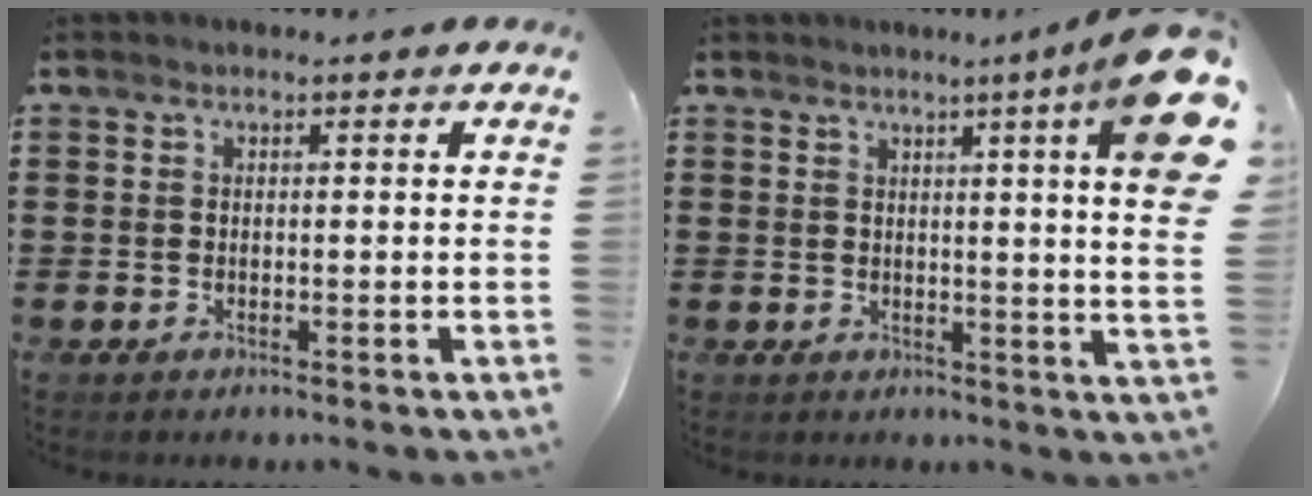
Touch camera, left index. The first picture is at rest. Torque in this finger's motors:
{"motor_torque": [1.88, -0.26, 0.57, 0.17]}